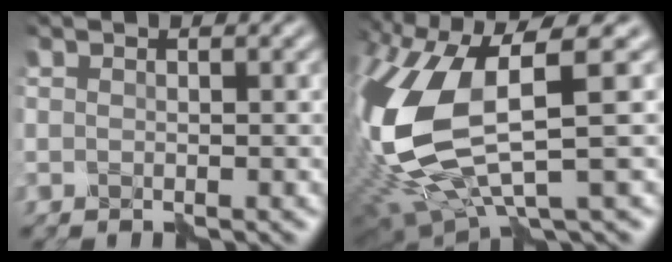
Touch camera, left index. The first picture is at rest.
{"total": 12.1, "force": [0.9, 5.0, 11.0], "torque": [-0.265, -0.023, 0.024]}